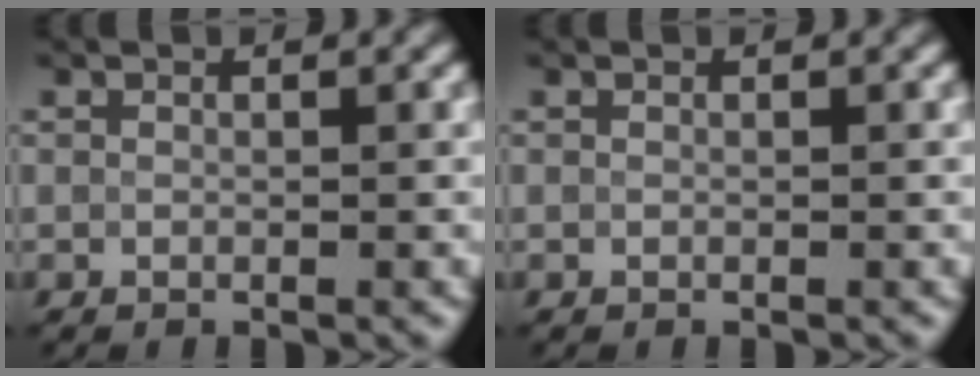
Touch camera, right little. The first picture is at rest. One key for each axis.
{"total": 0.0}